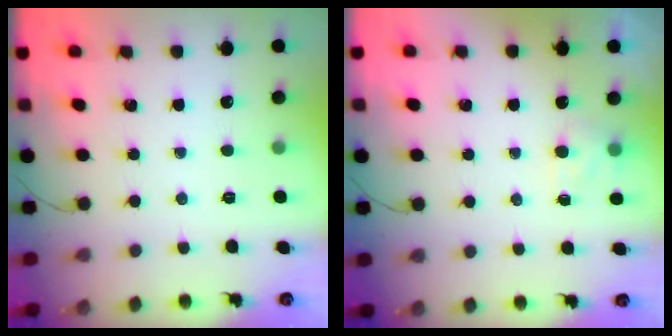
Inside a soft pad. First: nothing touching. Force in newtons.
{"total": 4.5, "press": 4.3, "slide": 1.4}